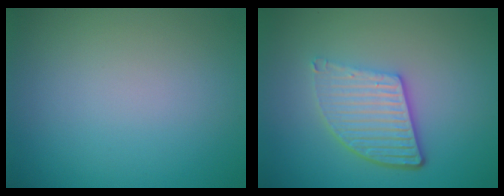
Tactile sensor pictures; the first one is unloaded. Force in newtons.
{"total": 5.0, "press": 3.7, "slide": 3.4}